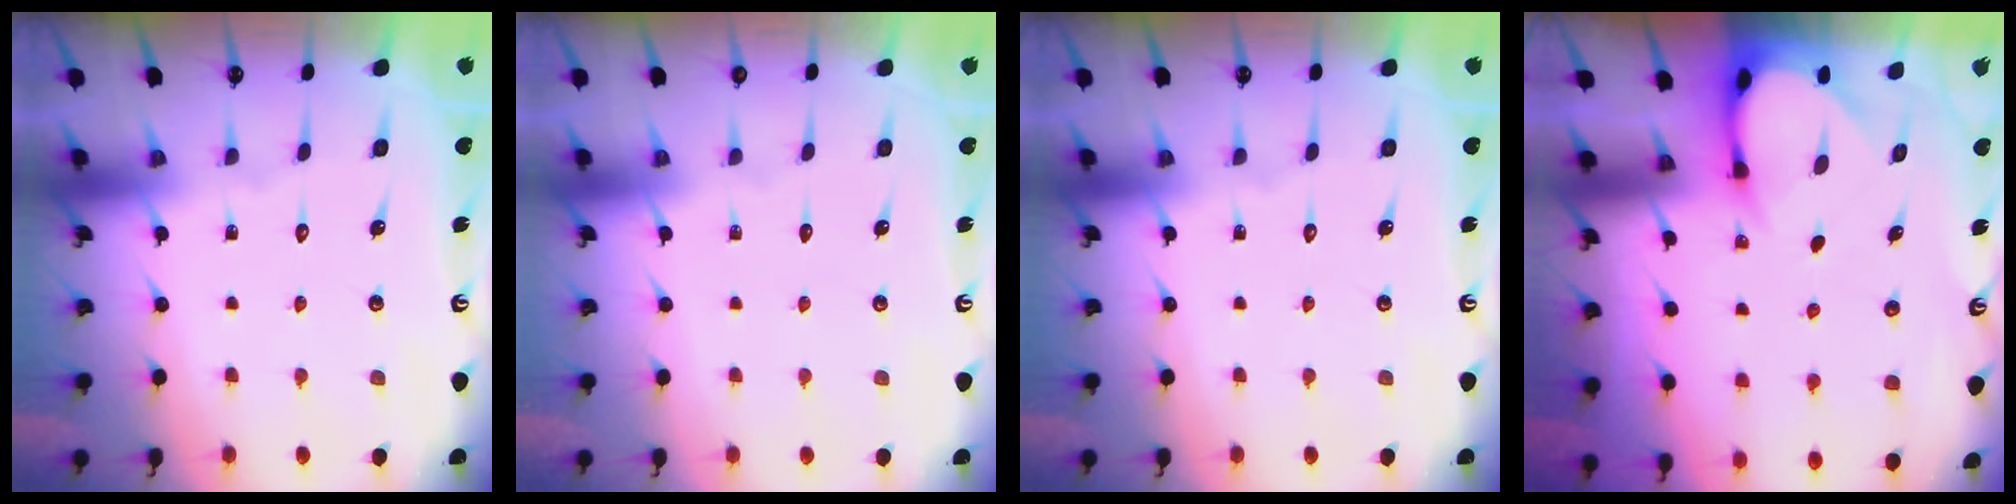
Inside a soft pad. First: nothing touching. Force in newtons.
{"total": 0.0}
{"total": 0.0}
{"total": 3.5, "press": 3.4, "slide": 0.2}